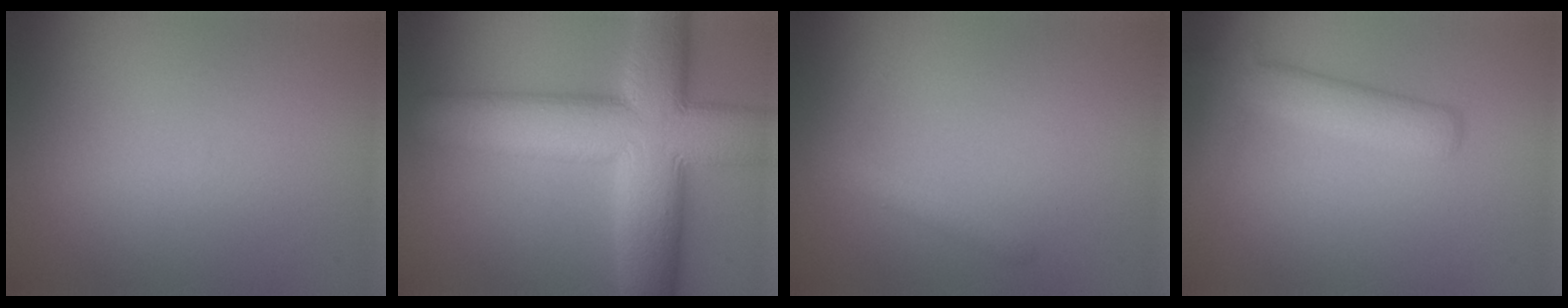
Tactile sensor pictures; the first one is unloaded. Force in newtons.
{"total": 13.5, "press": 13.5, "slide": 0.7}
{"total": 1.4, "press": 1.4, "slide": 0.1}
{"total": 4.2, "press": 4.2, "slide": 0.2}